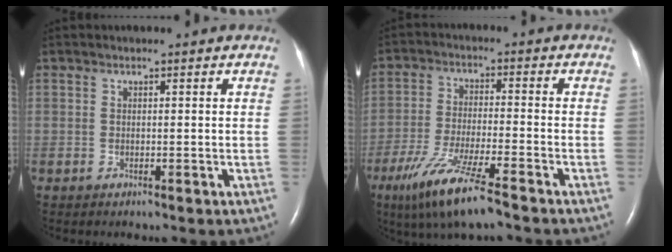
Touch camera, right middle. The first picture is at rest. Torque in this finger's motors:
{"motor_torque": [1.11, -1.03, 0.27, 0.12]}